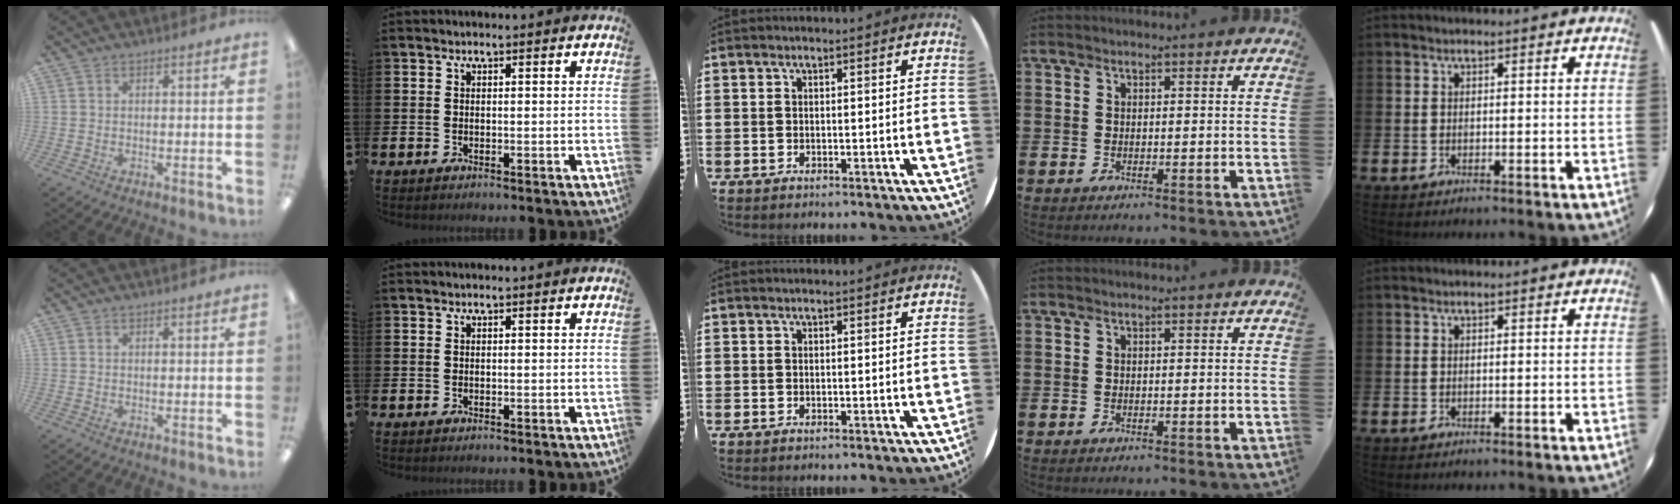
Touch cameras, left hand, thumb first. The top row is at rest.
{}